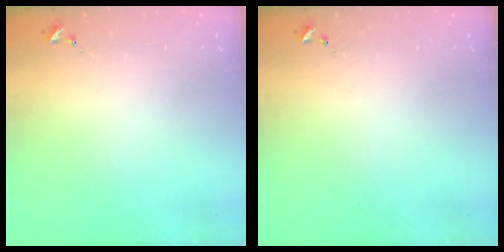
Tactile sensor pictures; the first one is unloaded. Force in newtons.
{"total": 0.0}